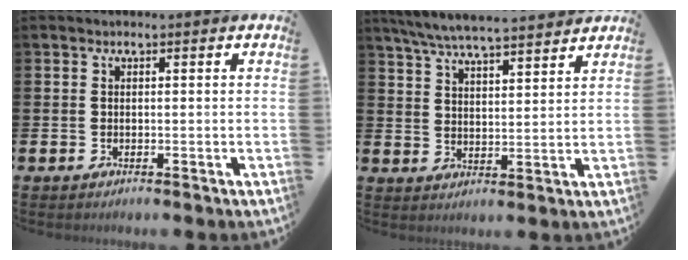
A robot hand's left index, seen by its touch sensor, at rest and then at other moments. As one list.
[{"total": 6.6, "force": [6.4, 0.3, 1.7], "torque": [-0.052, -0.033, 0.113]}]